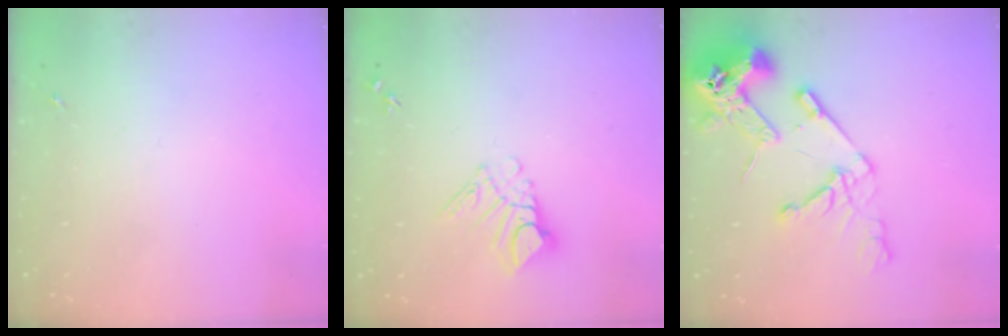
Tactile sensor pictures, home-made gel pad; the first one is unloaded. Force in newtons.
{"total": 8.9, "press": 8.9, "slide": 0.8}
{"total": 16.6, "press": 16.5, "slide": 2.0}